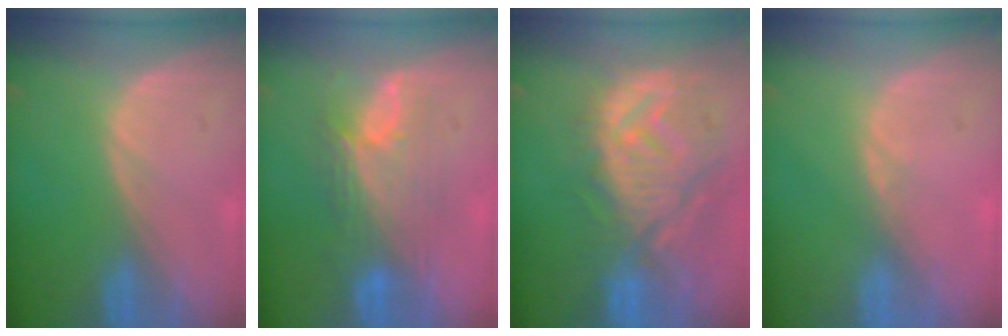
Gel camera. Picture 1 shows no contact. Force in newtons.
{"total": 7.4, "press": 7.2, "slide": 1.6}
{"total": 12.6, "press": 11.2, "slide": 5.9}
{"total": 0.9, "press": 0.8, "slide": 0.3}